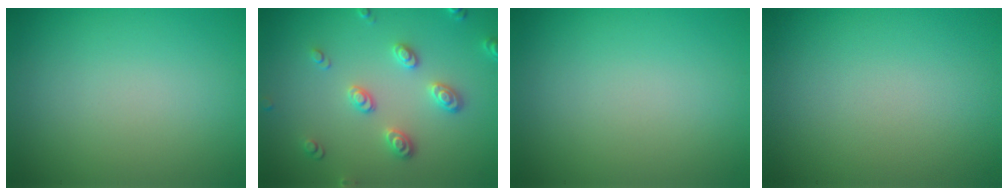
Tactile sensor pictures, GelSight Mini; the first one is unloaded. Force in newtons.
{"total": 3.1, "press": 2.7, "slide": 1.4}
{"total": 0.0}
{"total": 0.0}